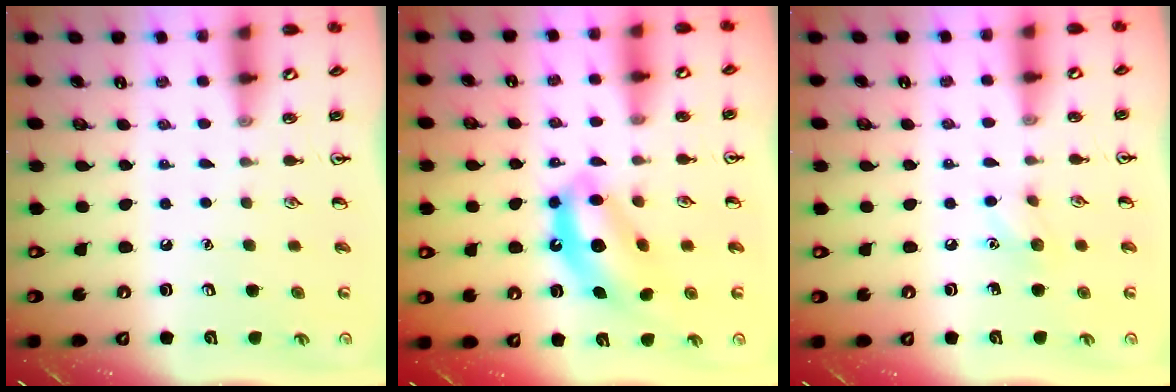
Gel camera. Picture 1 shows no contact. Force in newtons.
{"total": 10.0, "press": 9.5, "slide": 3.1}
{"total": 6.1, "press": 5.8, "slide": 1.9}